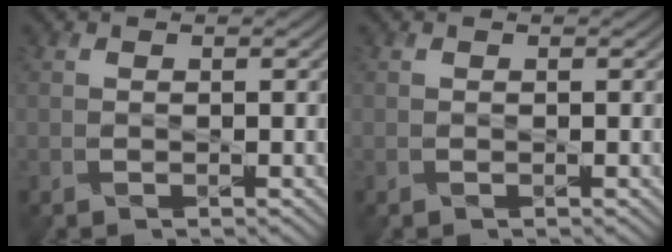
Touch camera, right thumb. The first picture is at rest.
{"total": 0.0}